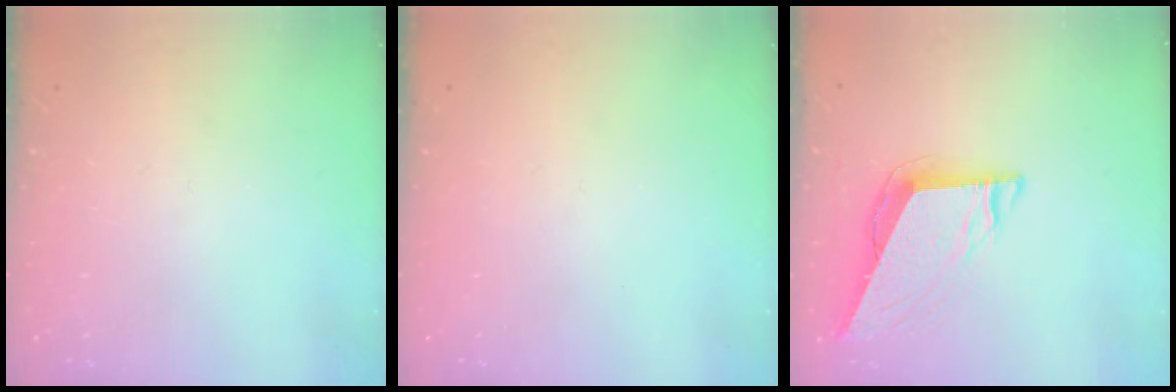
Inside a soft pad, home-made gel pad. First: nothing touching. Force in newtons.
{"total": 0.0}
{"total": 8.4, "press": 8.4, "slide": 0.9}